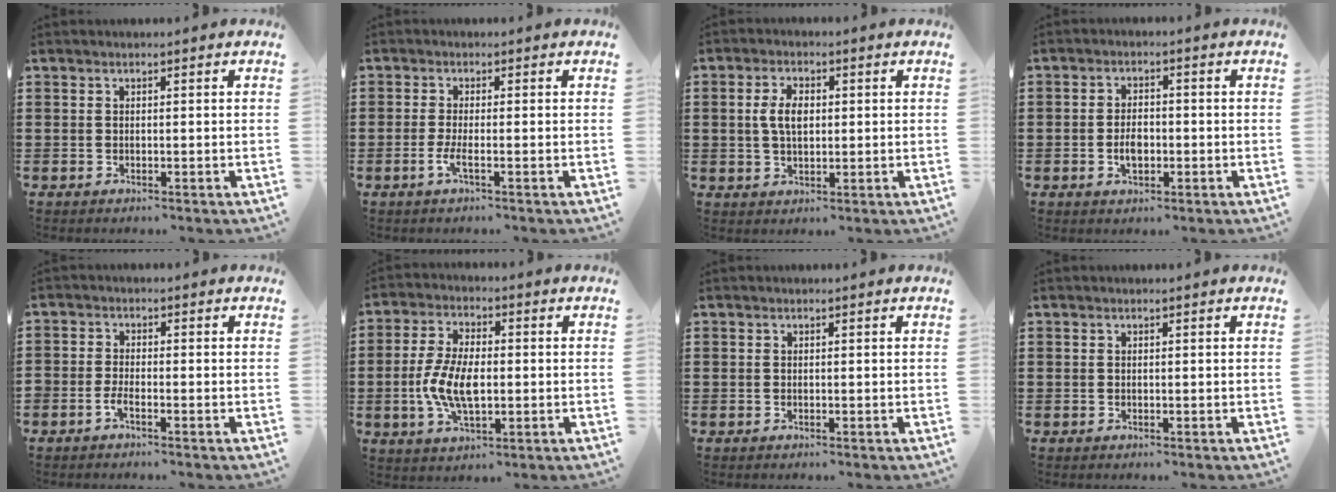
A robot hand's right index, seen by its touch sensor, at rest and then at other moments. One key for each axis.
{"total": 2.6, "fx": -1.2, "fy": 0.0, "fz": 2.3, "tx": -0.055, "ty": -0.011, "tz": -0.027}
{"total": 4.5, "fx": 0.7, "fy": 2.3, "fz": 3.8, "tx": -0.087, "ty": 0.008, "tz": 0.009}
{"total": 3.4, "fx": -0.8, "fy": 1.8, "fz": 2.8, "tx": -0.060, "ty": -0.002, "tz": -0.015}
{"total": 1.9, "fx": -1.6, "fy": 0.2, "fz": 1.1, "tx": -0.029, "ty": -0.004, "tz": -0.031}
{"total": 8.0, "fx": -1.2, "fy": 3.8, "fz": 6.9, "tx": -0.156, "ty": -0.002, "tz": -0.028}
{"total": 0.0}
{"total": 0.0}